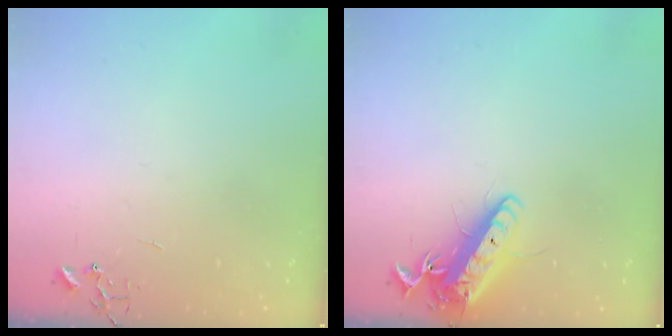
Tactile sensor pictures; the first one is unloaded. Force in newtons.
{"total": 14.5, "press": 14.2, "slide": 2.8}